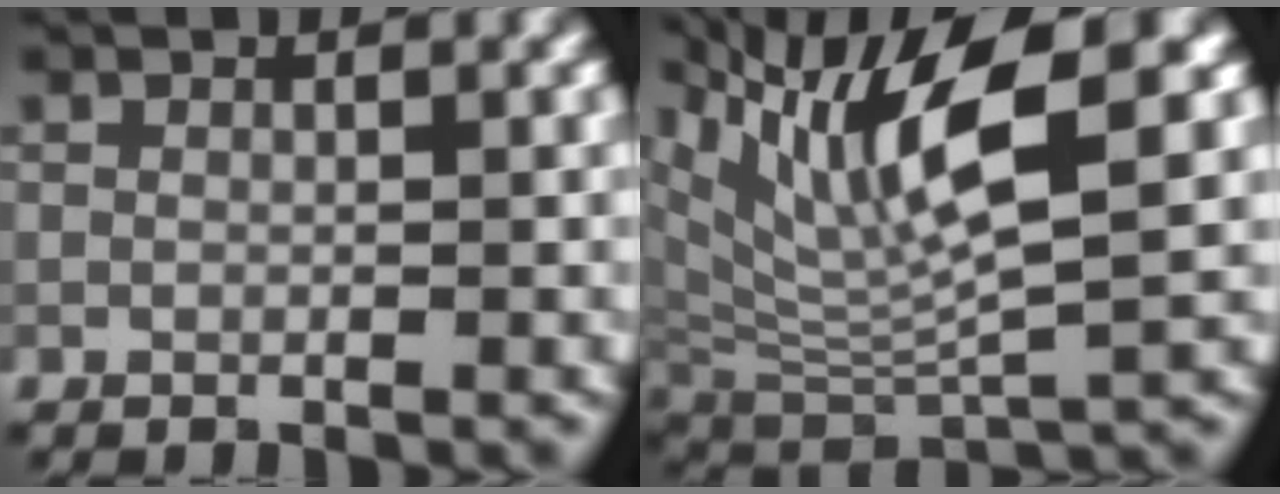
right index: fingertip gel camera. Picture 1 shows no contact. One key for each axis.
{"total": 10.8, "fx": 4.8, "fy": 3.2, "fz": 9.1, "tx": -0.181, "ty": 0.004, "tz": 0.095}